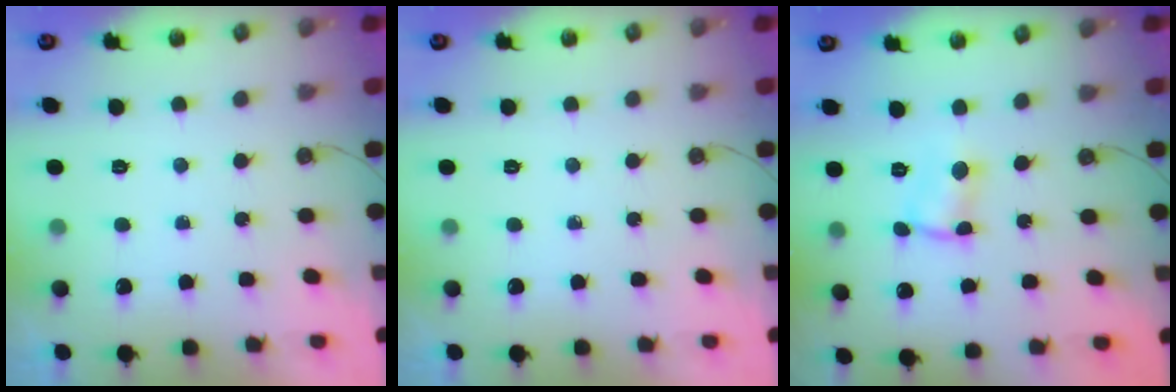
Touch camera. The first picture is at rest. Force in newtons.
{"total": 0.0}
{"total": 2.0, "press": 2.0, "slide": 0.1}